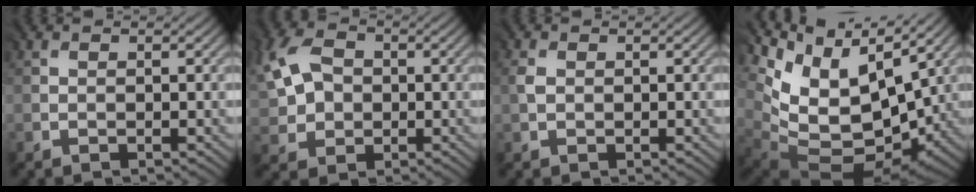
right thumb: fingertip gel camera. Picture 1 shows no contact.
{"total": 7.5, "force": [1.6, 5.7, 4.5], "torque": [-0.133, 0.015, 0.025]}
{"total": 0.8, "force": [0.0, 0.7, 0.3], "torque": [-0.010, 0.000, -0.001]}
{"total": 11.2, "force": [3.9, 6.7, 8.0], "torque": [-0.161, -0.013, 0.091]}